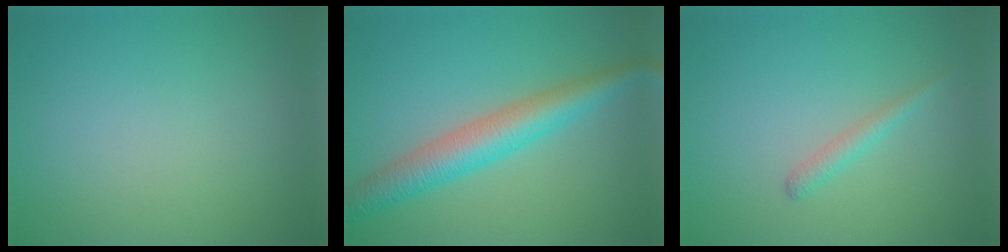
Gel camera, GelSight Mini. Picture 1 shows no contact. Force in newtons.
{"total": 5.4, "press": 5.4, "slide": 0.0}
{"total": 1.4, "press": 1.4, "slide": 0.0}